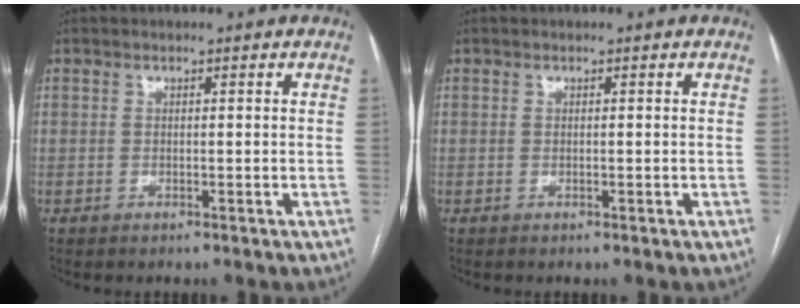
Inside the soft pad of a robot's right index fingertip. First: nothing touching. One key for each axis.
{"total": 0.0}